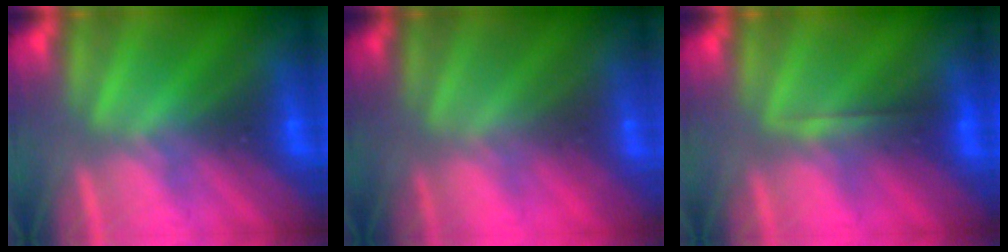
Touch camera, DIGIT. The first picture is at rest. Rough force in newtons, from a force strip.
{"total": 2.5}
{"total": 1.8}